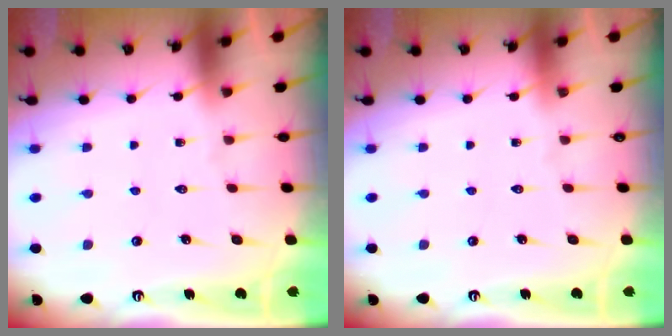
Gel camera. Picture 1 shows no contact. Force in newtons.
{"total": 0.0}